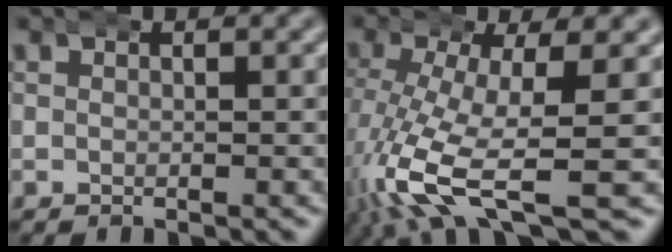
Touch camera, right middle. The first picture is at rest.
{"total": 7.2, "force": [-2.9, 2.0, 6.2], "torque": [-0.127, -0.035, -0.033]}